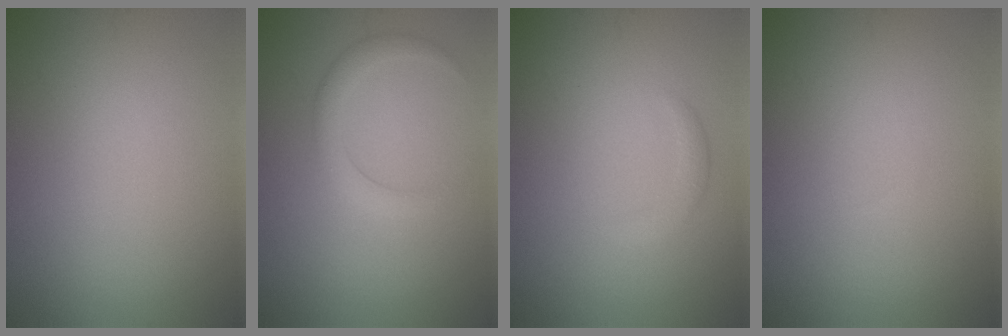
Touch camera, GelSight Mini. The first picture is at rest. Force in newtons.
{"total": 2.0, "press": 2.0, "slide": 0.2}
{"total": 1.2, "press": 1.2, "slide": 0.1}
{"total": 0.0}